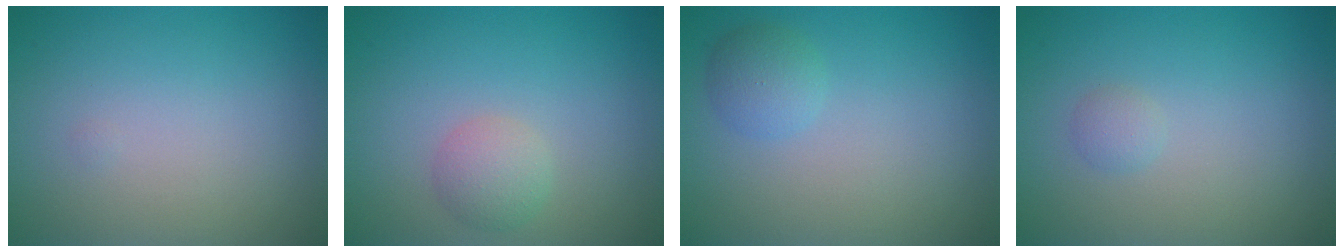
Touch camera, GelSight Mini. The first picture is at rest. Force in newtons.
{"total": 2.1, "press": 2.1, "slide": 0.1}
{"total": 1.8, "press": 1.8, "slide": 0.1}
{"total": 0.9, "press": 0.9, "slide": 0.0}